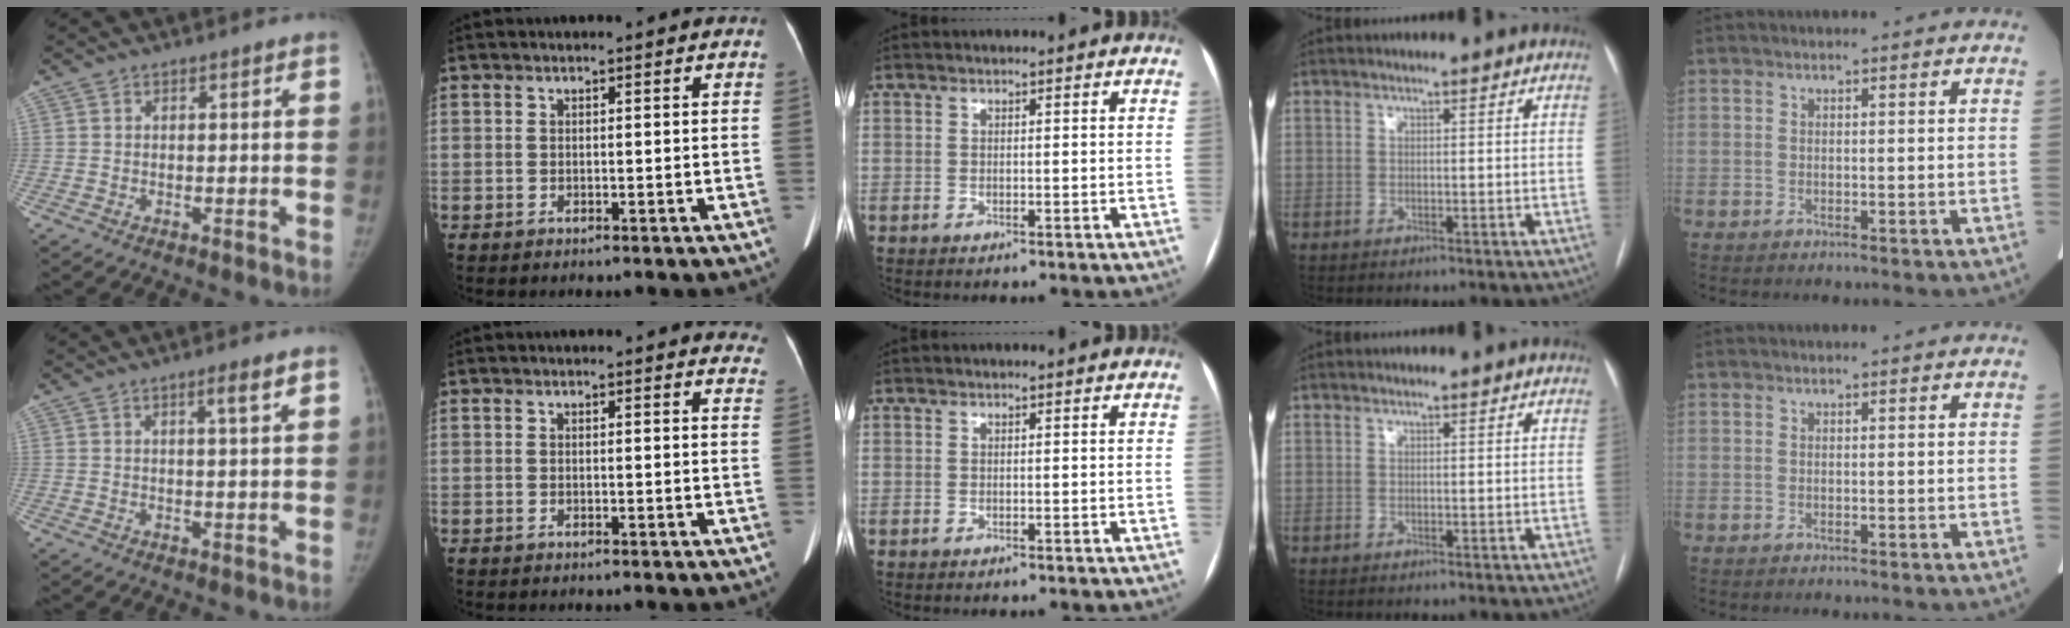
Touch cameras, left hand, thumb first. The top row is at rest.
{"thumb": {"total": 2.9, "force": [1.5, 0.0, 2.5], "torque": [-0.041, -0.008, 0.025]}, "index": {"total": 6.2, "force": [5.8, 1.7, 1.1], "torque": [0.018, -0.015, 0.028]}}